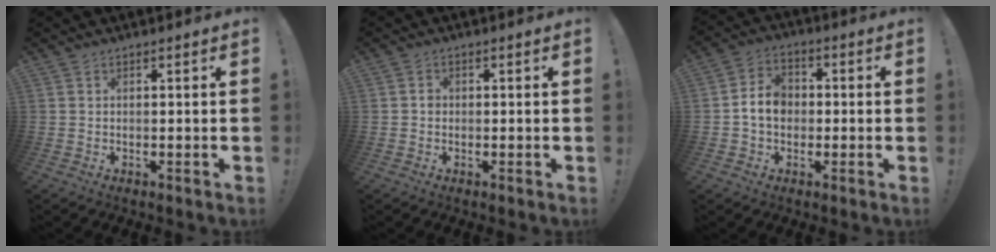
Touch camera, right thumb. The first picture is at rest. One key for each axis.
{"total": 1.3, "fx": -0.4, "fy": 1.1, "fz": 0.6, "tx": -0.008, "ty": 0.005, "tz": -0.007}
{"total": 8.1, "fx": -0.5, "fy": 6.3, "fz": 5.0, "tx": -0.082, "ty": 0.016, "tz": -0.006}